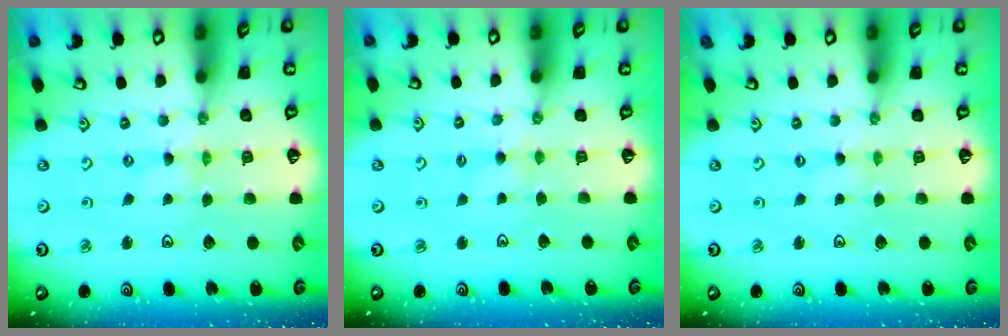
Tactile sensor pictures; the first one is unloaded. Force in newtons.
{"total": 2.3, "press": 2.3, "slide": 0.4}
{"total": 0.0}